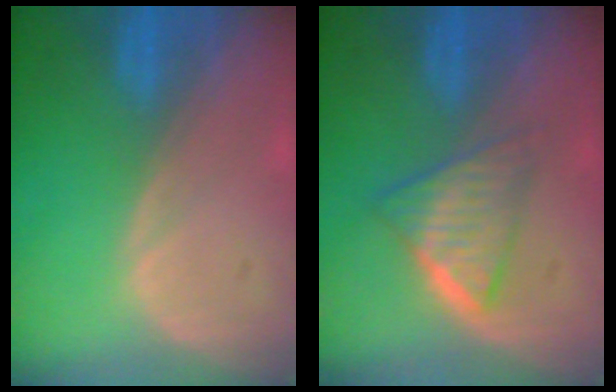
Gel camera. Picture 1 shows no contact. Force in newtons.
{"total": 6.4, "press": 5.4, "slide": 3.4}